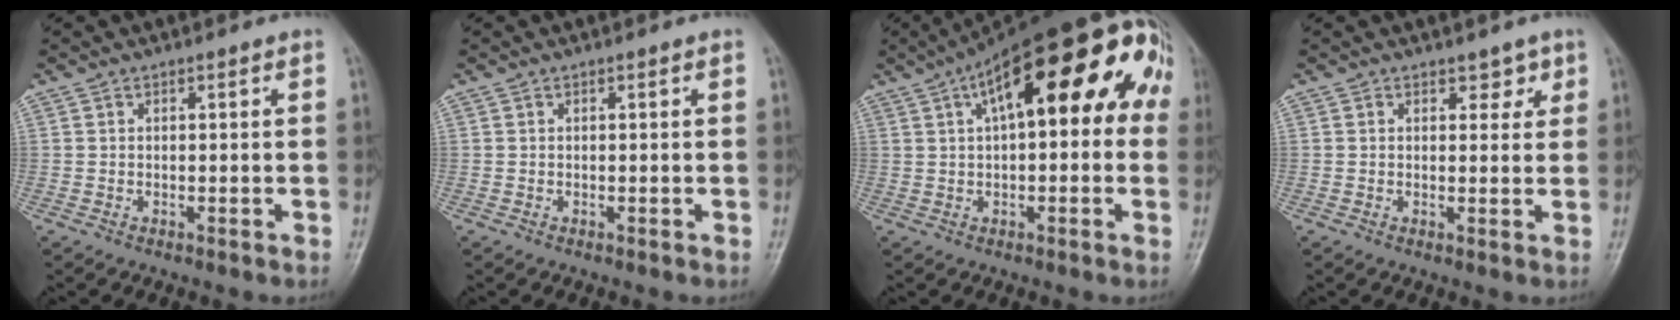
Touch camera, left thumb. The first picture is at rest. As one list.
[{"total": 0.0}, {"total": 22.1, "force": [6.6, 9.1, 19.0], "torque": [-0.259, 0.056, 0.086]}, {"total": 2.8, "force": [1.7, 1.8, 1.3], "torque": [0.009, -0.008, 0.021]}]